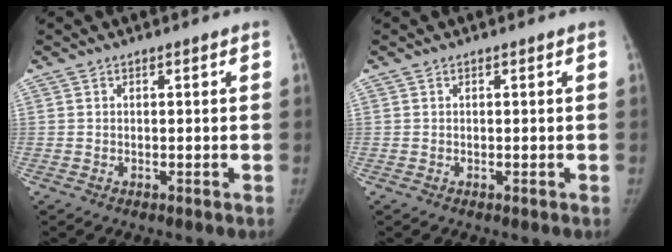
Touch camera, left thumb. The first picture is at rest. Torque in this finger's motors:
{"motor_torque": [-0.03, 0.04, 0.17, -0.02, 0.01]}